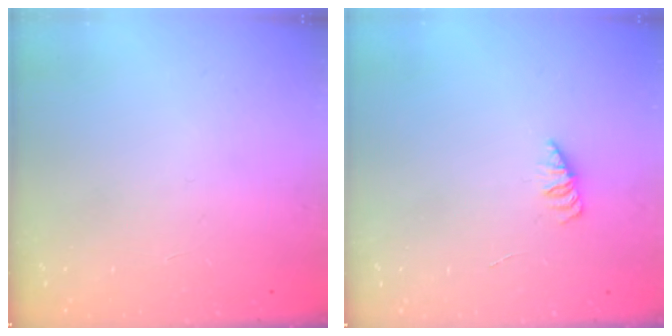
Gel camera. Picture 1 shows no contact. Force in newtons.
{"total": 1.9, "press": 1.9, "slide": 0.4}